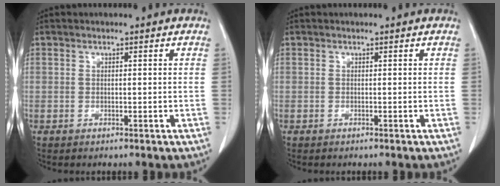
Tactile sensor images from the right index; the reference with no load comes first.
{"total": 0.0}